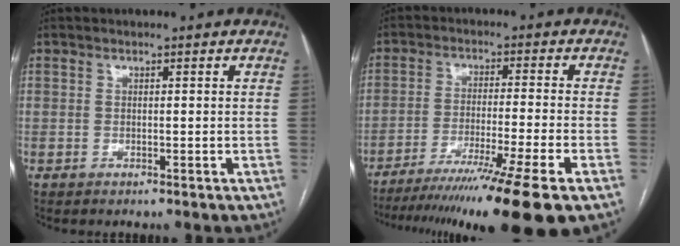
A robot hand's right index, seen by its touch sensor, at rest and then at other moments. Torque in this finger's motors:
{"motor_torque": [1.66, -0.47, 1.05, 0.21]}